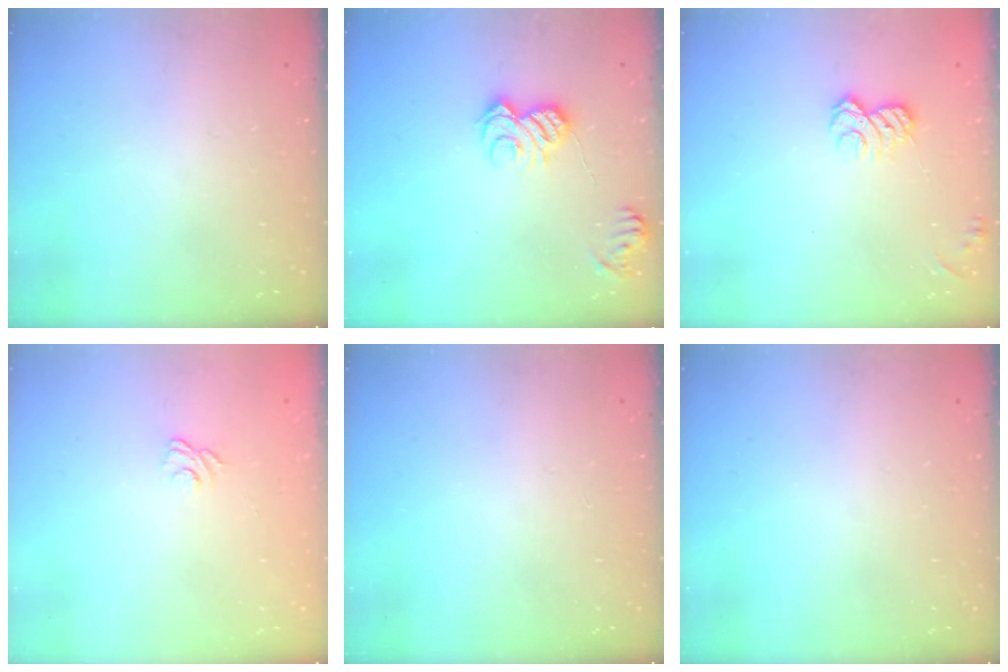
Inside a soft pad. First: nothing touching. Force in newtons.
{"total": 8.6, "press": 8.6, "slide": 0.0}
{"total": 6.6, "press": 6.6, "slide": 0.9}
{"total": 3.1, "press": 2.8, "slide": 1.3}
{"total": 0.0}
{"total": 0.0}